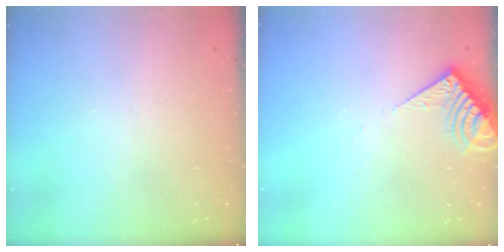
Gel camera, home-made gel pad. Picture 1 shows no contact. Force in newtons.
{"total": 8.2, "press": 8.2, "slide": 0.8}